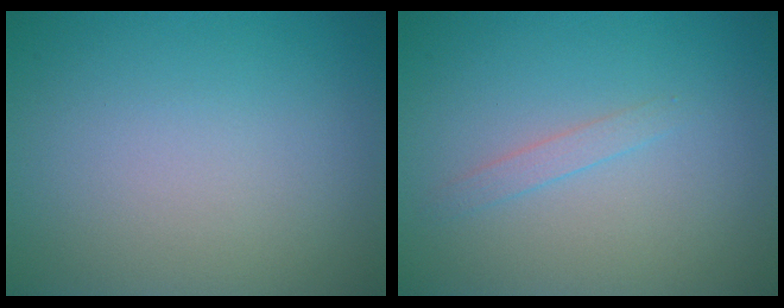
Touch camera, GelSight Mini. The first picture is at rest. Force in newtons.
{"total": 1.0, "press": 1.0, "slide": 0.1}